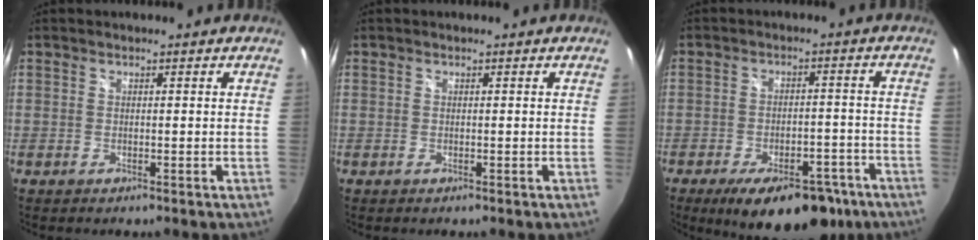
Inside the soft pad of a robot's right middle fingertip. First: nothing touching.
{"total": 0.0}
{"total": 14.6, "force": [-10.0, 6.0, 8.7], "torque": [-0.143, -0.010, -0.135]}